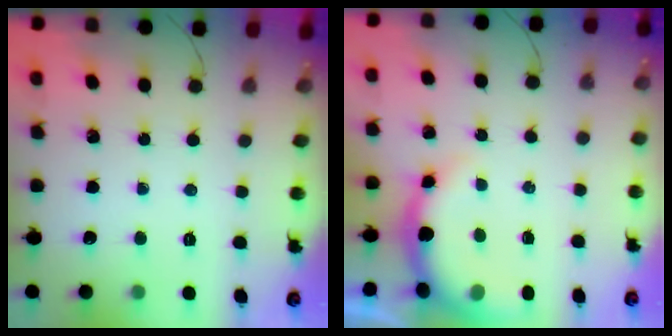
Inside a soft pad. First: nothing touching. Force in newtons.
{"total": 7.4, "press": 7.2, "slide": 1.4}